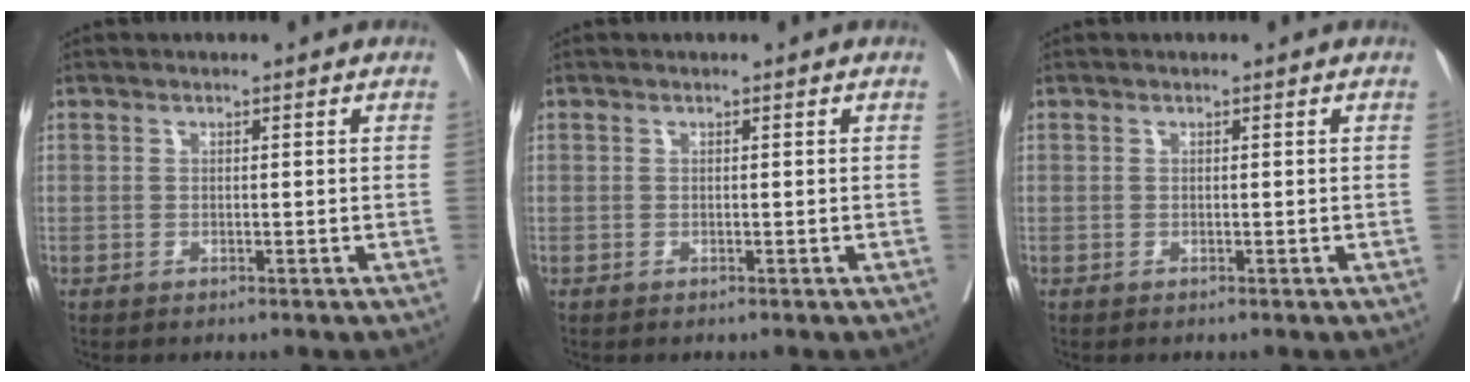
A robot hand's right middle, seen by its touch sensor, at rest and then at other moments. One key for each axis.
{"total": 0.0}
{"total": 0.0}